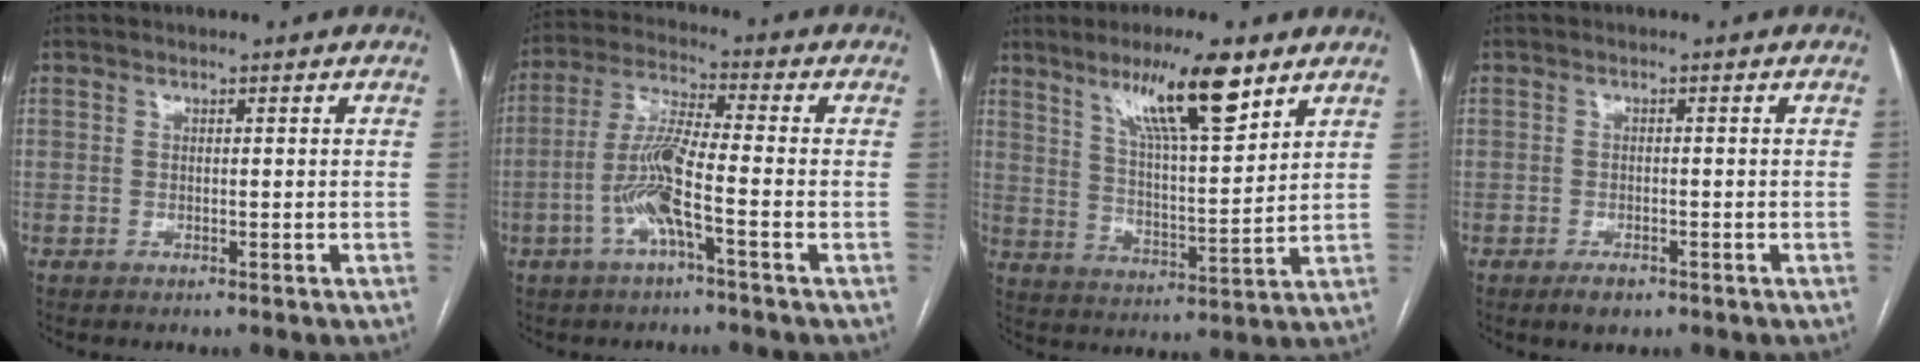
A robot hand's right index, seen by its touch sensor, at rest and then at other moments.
{"total": 8.5, "force": [-2.8, 0.4, 8.0], "torque": [-0.168, 0.007, -0.061]}
{"total": 12.8, "force": [8.2, 1.5, 9.7], "torque": [-0.167, 0.000, 0.141]}
{"total": 2.5, "force": [-1.6, 1.2, 1.4], "torque": [-0.025, 0.000, -0.020]}